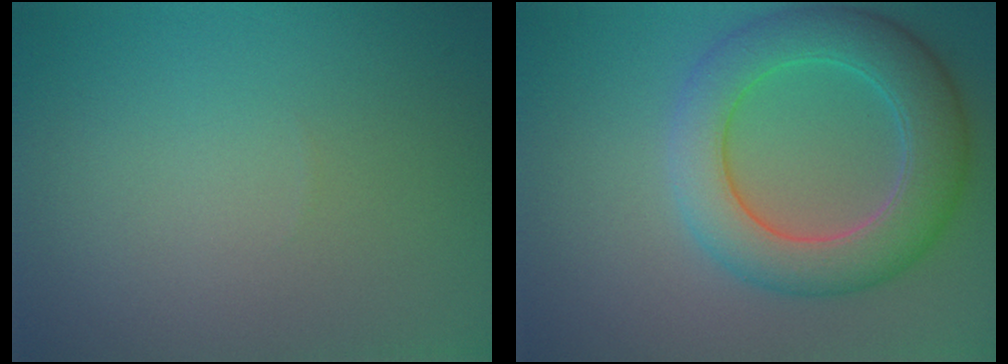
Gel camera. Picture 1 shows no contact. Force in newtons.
{"total": 7.0, "press": 7.0, "slide": 0.3}